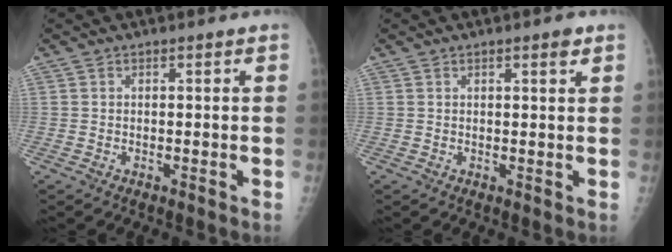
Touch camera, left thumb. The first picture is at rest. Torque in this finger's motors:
{"motor_torque": [0.22, 0.30, -0.20, -0.28, 0.02]}